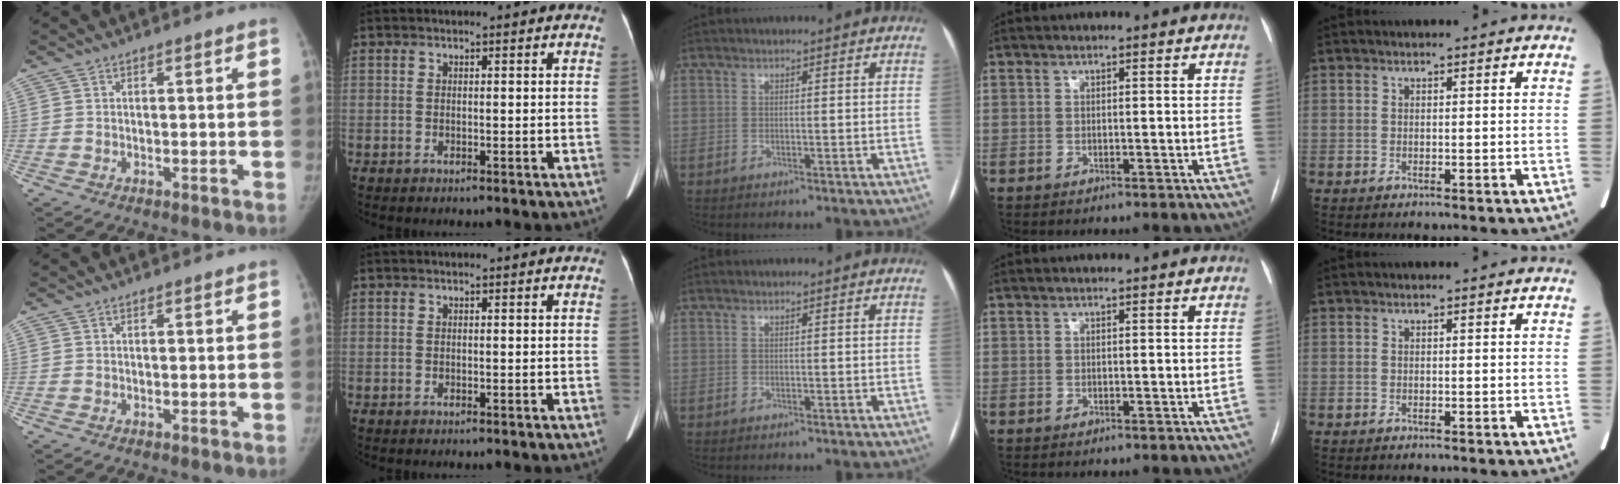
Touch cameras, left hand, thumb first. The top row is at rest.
{}